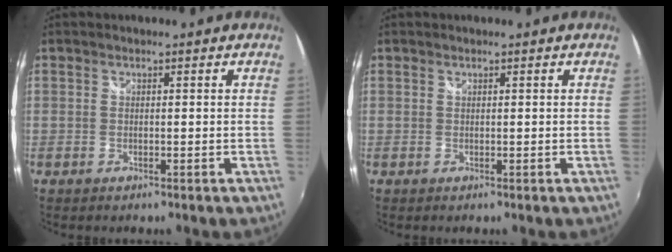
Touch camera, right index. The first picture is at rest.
{"total": 0.0}